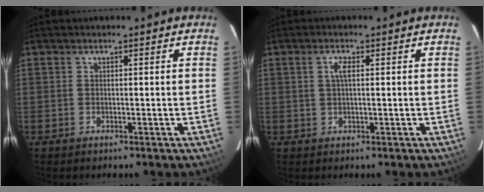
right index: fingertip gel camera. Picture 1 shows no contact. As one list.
[{"total": 1.9, "force": [0.4, 0.5, 1.8], "torque": [-0.036, 0.005, 0.005]}]